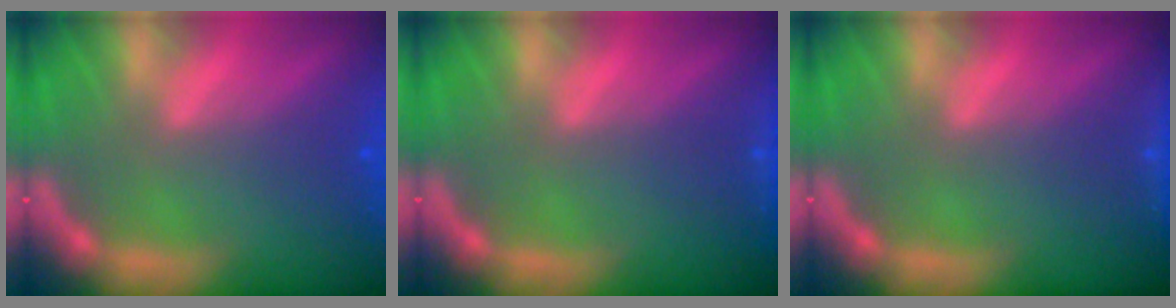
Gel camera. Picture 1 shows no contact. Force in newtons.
{"total": 0.9}
{"total": 1.4}